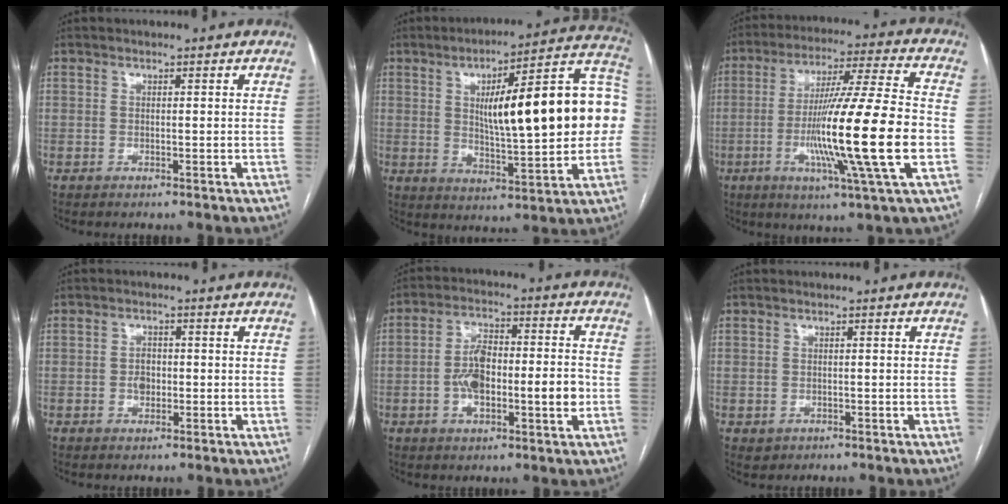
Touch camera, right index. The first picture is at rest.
{"total": 23.4, "force": [2.6, 4.8, 22.8], "torque": [-0.289, 0.044, 0.040]}
{"total": 19.6, "force": [-4.0, -1.0, 19.2], "torque": [-0.334, -0.015, -0.078]}
{"total": 2.4, "force": [-0.3, 1.7, 1.6], "torque": [-0.024, 0.005, -0.004]}
{"total": 11.3, "force": [-1.9, 3.8, 10.5], "torque": [-0.186, 0.023, -0.028]}
{"total": 1.3, "force": [-0.4, 1.2, 0.2], "torque": [-0.005, 0.003, 0.001]}